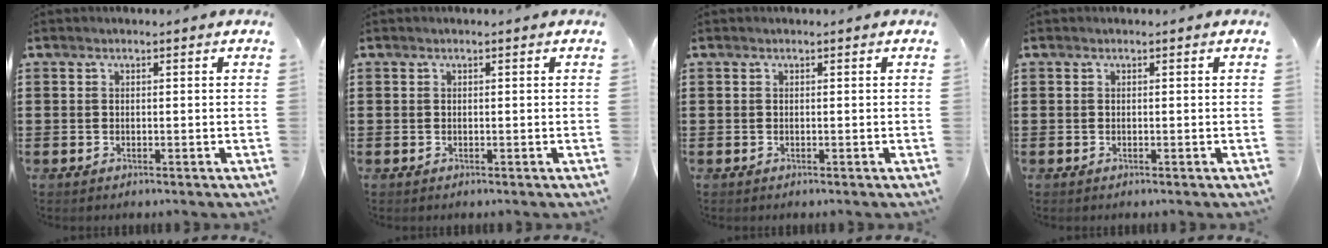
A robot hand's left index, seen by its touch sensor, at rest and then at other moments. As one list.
[{"total": 0.0}, {"total": 0.0}, {"total": 0.0}]